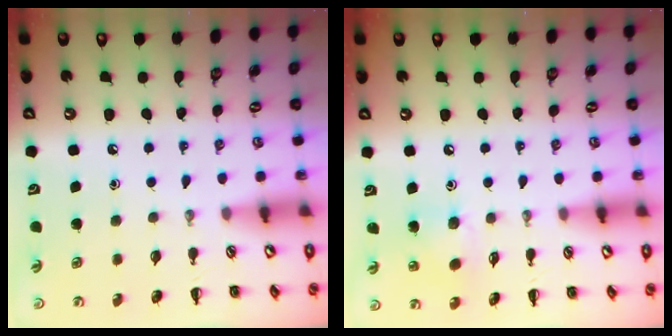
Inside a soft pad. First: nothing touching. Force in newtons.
{"total": 6.5, "press": 6.5, "slide": 0.6}